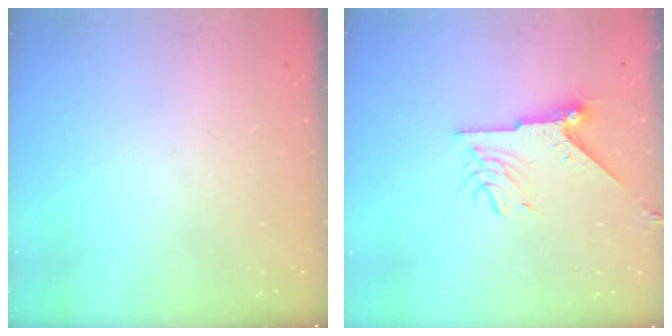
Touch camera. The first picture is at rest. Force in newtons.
{"total": 8.4, "press": 8.4, "slide": 0.0}